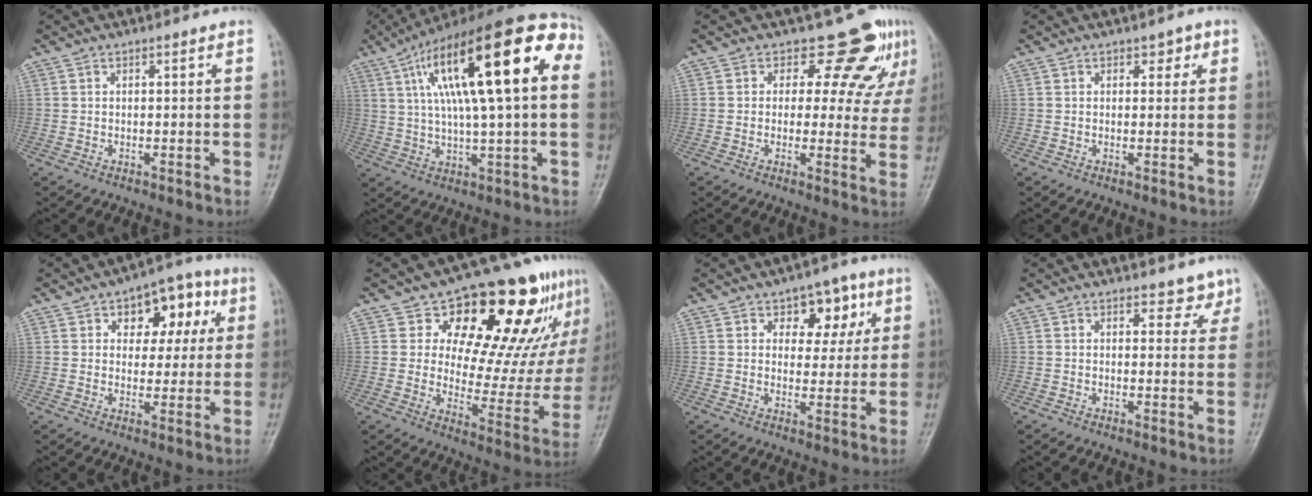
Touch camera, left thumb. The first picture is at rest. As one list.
[{"total": 26.6, "force": [6.7, 7.6, 24.6], "torque": [-0.393, 0.033, 0.096]}, {"total": 10.4, "force": [7.1, 6.1, 4.4], "torque": [-0.007, -0.037, 0.072]}, {"total": 2.4, "force": [1.1, 1.7, 1.3], "torque": [0.008, -0.001, 0.009]}, {"total": 11.6, "force": [4.1, 7.3, 8.0], "torque": [-0.054, 0.008, 0.052]}, {"total": 22.8, "force": [12.5, 12.0, 14.8], "torque": [-0.127, -0.032, 0.185]}, {"total": 8.5, "force": [3.7, 5.7, 5.1], "torque": [-0.022, -0.011, 0.047]}, {"total": 3.4, "force": [2.7, 2.0, 0.7], "torque": [0.019, -0.018, 0.030]}]